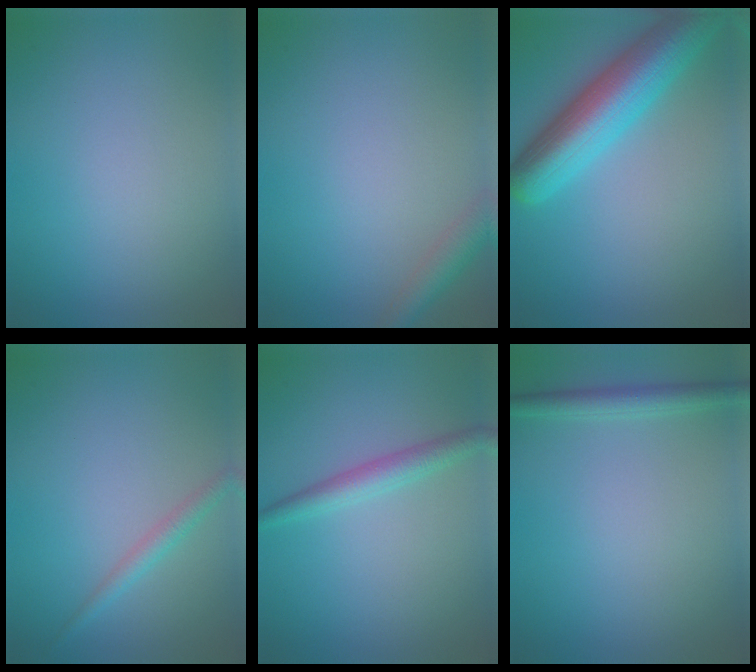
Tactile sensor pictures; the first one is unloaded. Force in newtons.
{"total": 2.3, "press": 2.3, "slide": 0.1}
{"total": 8.5, "press": 8.5, "slide": 0.5}
{"total": 1.6, "press": 1.6, "slide": 0.0}
{"total": 2.3, "press": 2.3, "slide": 0.0}
{"total": 1.8, "press": 1.8, "slide": 0.1}